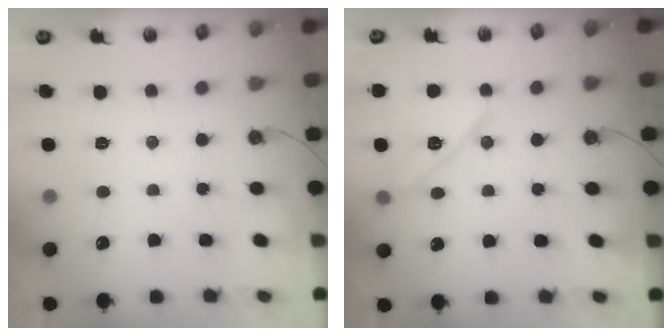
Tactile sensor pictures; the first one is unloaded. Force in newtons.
{"total": 13.5, "press": 12.9, "slide": 3.9}